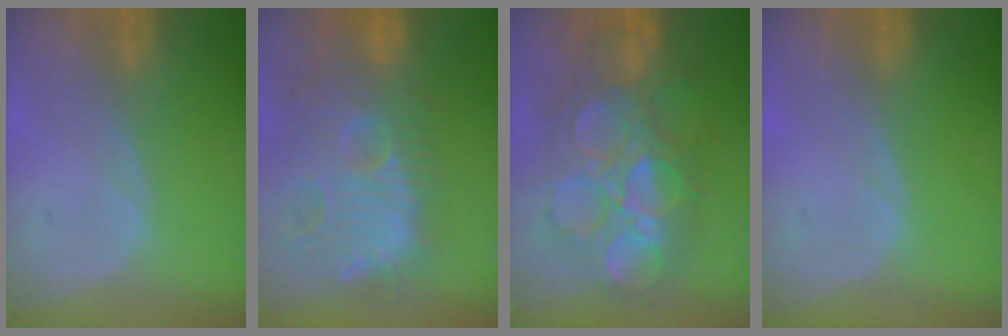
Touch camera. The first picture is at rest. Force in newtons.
{"total": 13.7, "press": 12.3, "slide": 5.9}
{"total": 11.8, "press": 11.7, "slide": 1.3}
{"total": 0.0}